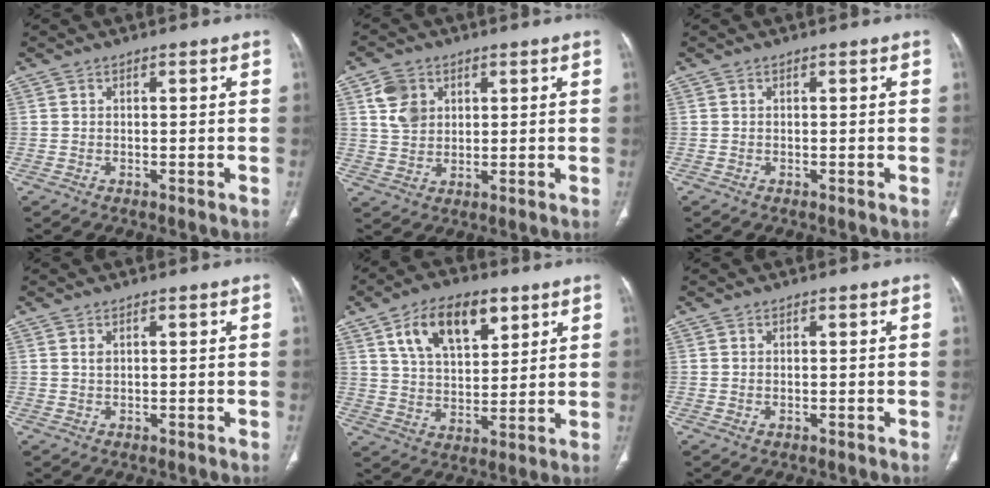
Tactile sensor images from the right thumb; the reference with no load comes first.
{"total": 6.4, "force": [2.4, 5.0, 3.1], "torque": [-0.039, -0.006, 0.049]}
{"total": 0.0}
{"total": 0.9, "force": [0.4, 0.5, 0.6], "torque": [-0.010, 0.001, 0.010]}
{"total": 13.9, "force": [7.0, 7.5, 9.4], "torque": [-0.128, -0.023, 0.127]}
{"total": 0.5, "force": [-0.1, 0.3, 0.4], "torque": [-0.014, 0.001, 0.001]}